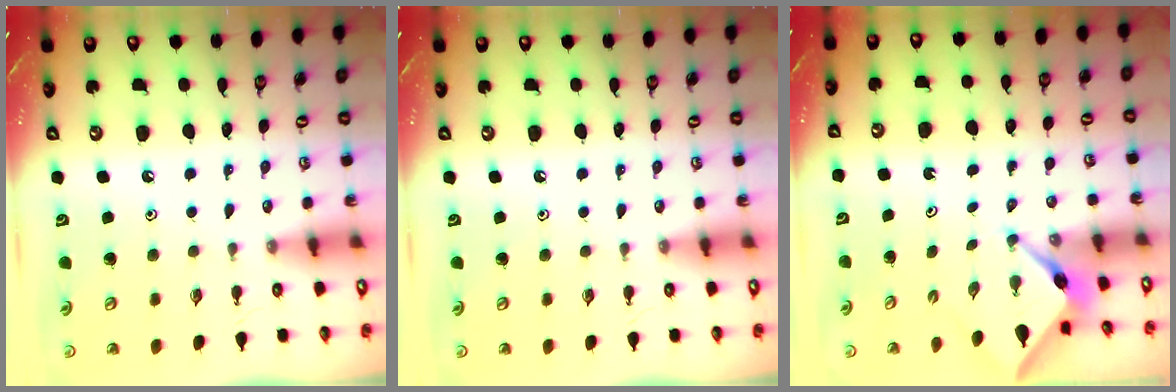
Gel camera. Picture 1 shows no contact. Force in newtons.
{"total": 0.0}
{"total": 3.1, "press": 3.1, "slide": 0.3}